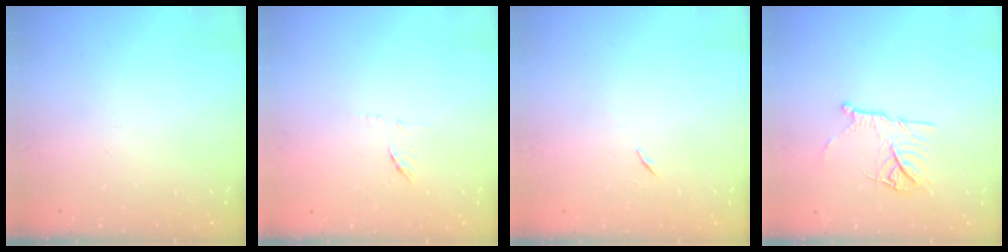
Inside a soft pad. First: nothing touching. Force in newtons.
{"total": 6.1, "press": 6.1, "slide": 0.3}
{"total": 5.3, "press": 4.8, "slide": 2.2}
{"total": 11.7, "press": 11.6, "slide": 1.0}